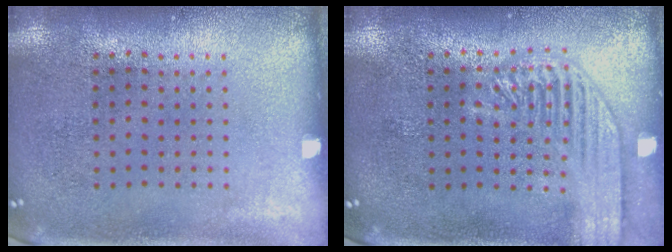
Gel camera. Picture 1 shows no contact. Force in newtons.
{"total": 1.9, "press": 1.9, "slide": 0.2}